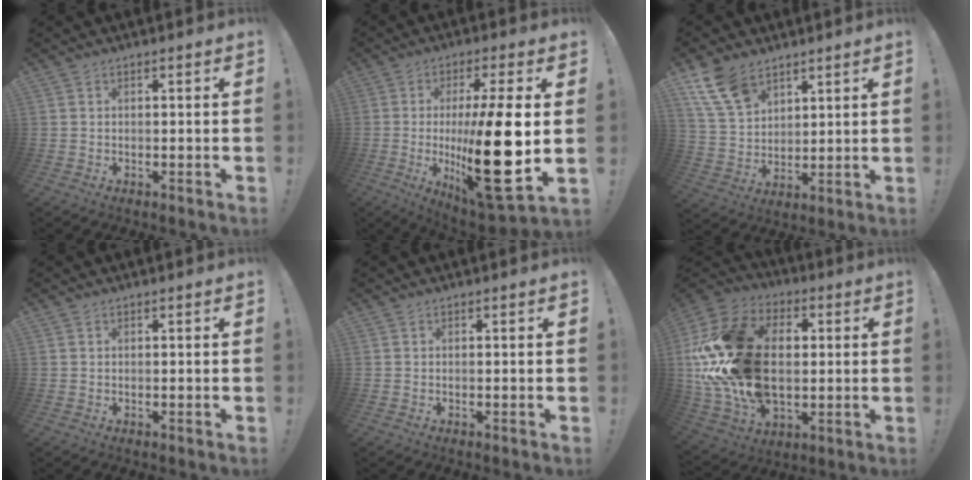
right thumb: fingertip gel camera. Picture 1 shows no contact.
{"total": 24.1, "force": [-1.5, 5.7, 23.3], "torque": [-0.398, -0.015, -0.020]}
{"total": 13.2, "force": [8.2, 8.2, 6.2], "torque": [-0.119, -0.043, 0.162]}
{"total": 0.0}
{"total": 0.0}
{"total": 30.0, "force": [2.5, 20.3, 21.9], "torque": [-0.432, 0.004, 0.058]}